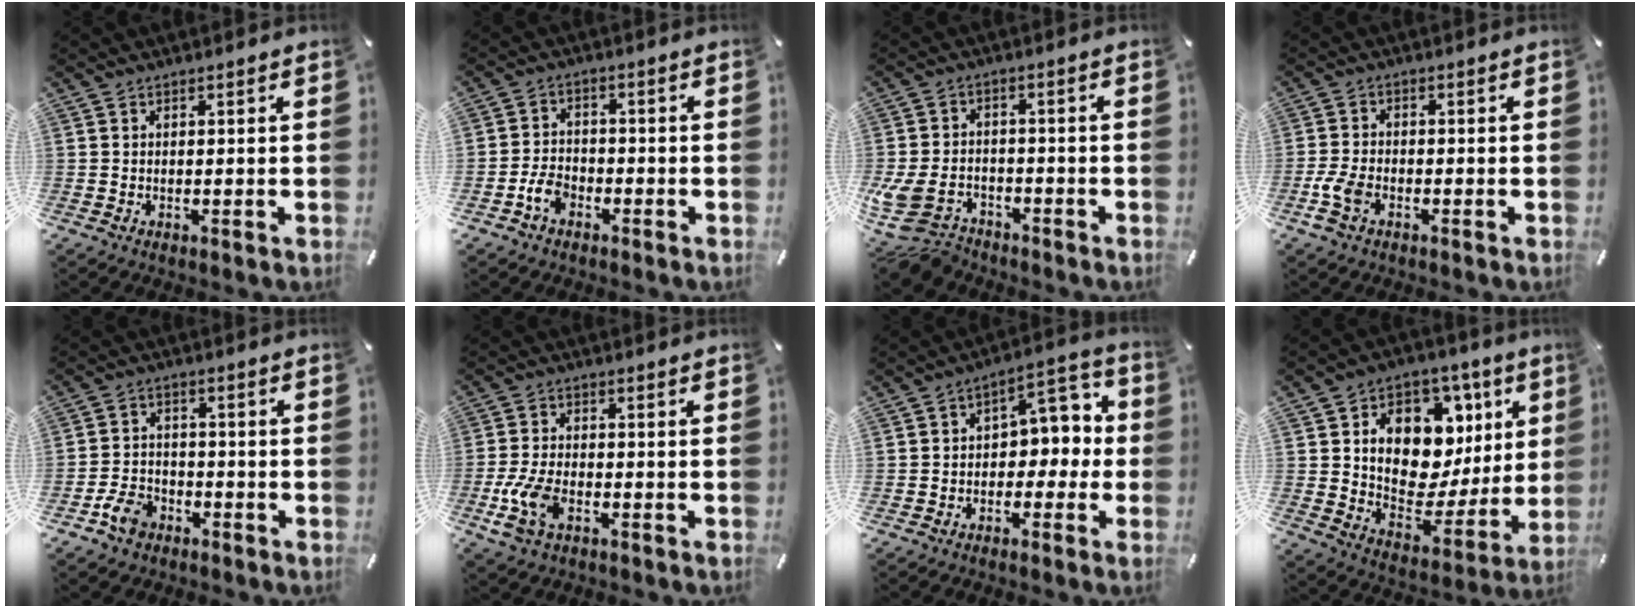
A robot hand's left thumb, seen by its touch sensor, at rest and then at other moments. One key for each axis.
{"total": 5.2, "fx": -2.7, "fy": 3.9, "fz": 2.2, "tx": -0.046, "ty": 0.015, "tz": -0.051}
{"total": 10.6, "fx": -5.5, "fy": 7.0, "fz": 5.7, "tx": -0.130, "ty": 0.022, "tz": -0.101}
{"total": 5.0, "fx": -2.2, "fy": 2.8, "fz": 3.5, "tx": -0.081, "ty": 0.003, "tz": -0.044}
{"total": 6.5, "fx": -4.0, "fy": 4.3, "fz": 2.7, "tx": -0.056, "ty": 0.022, "tz": -0.075}
{"total": 8.8, "fx": -3.5, "fy": 4.6, "fz": 6.6, "tx": -0.154, "ty": -0.002, "tz": -0.064}
{"total": 7.9, "fx": 0.3, "fy": 5.9, "fz": 5.3, "tx": -0.061, "ty": -0.005, "tz": -0.001}
{"total": 16.3, "fx": 6.5, "fy": 11.4, "fz": 9.7, "tx": -0.134, "ty": -0.051, "tz": 0.118}